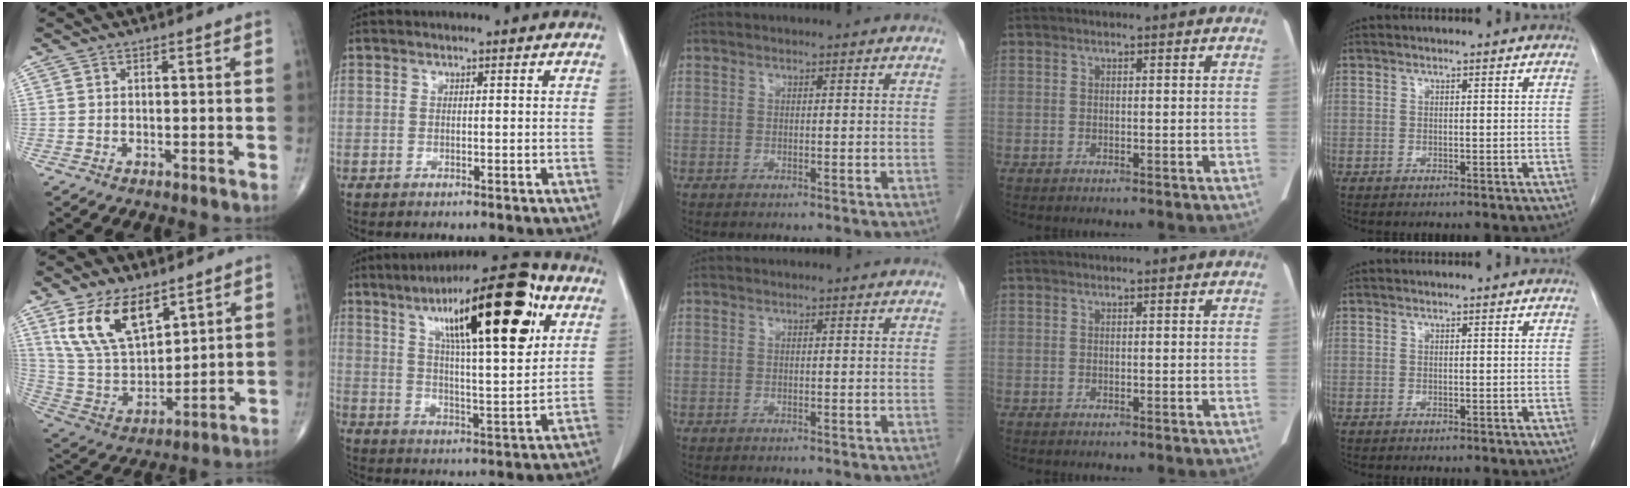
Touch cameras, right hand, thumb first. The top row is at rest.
{"thumb": {"total": 15.4, "force": [8.7, 7.9, 10.0], "torque": [-0.166, -0.033, 0.183]}, "index": {"total": 21.8, "force": [10.2, 4.0, 18.9], "torque": [-0.292, 0.025, 0.158]}, "middle": {"total": 1.8, "force": [-1.6, 0.3, 0.7], "torque": [-0.012, -0.002, -0.017]}}